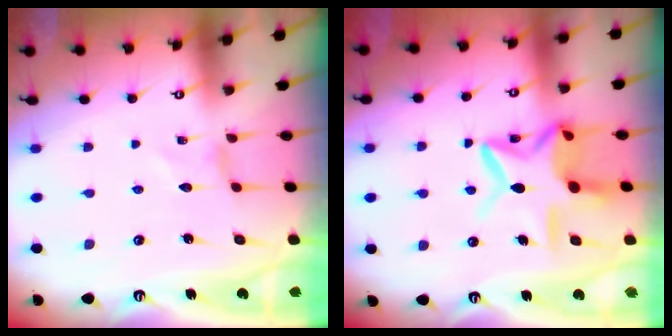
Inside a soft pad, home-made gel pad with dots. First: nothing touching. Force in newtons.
{"total": 14.9, "press": 14.8, "slide": 1.1}